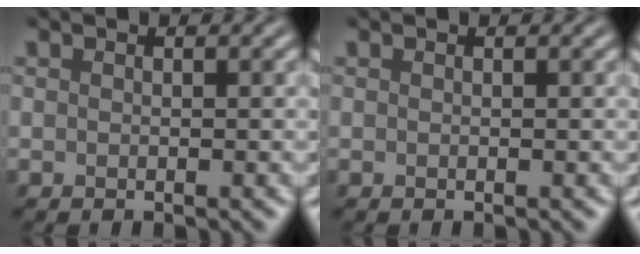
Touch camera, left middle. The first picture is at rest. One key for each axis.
{"total": 0.0}